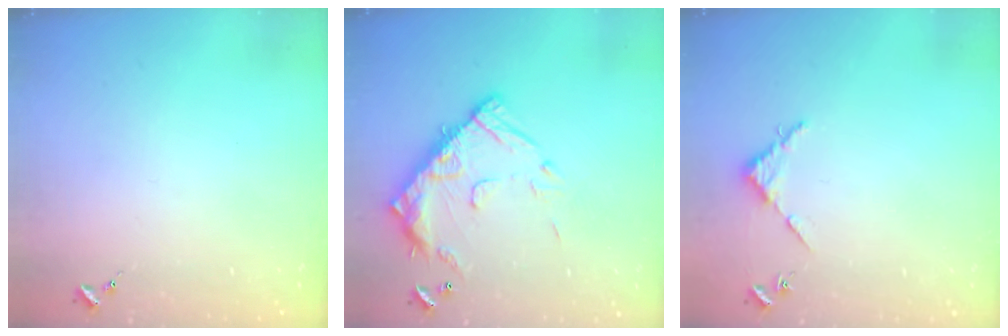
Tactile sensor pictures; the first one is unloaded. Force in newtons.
{"total": 15.4, "press": 15.4, "slide": 1.4}
{"total": 3.1, "press": 3.1, "slide": 0.3}